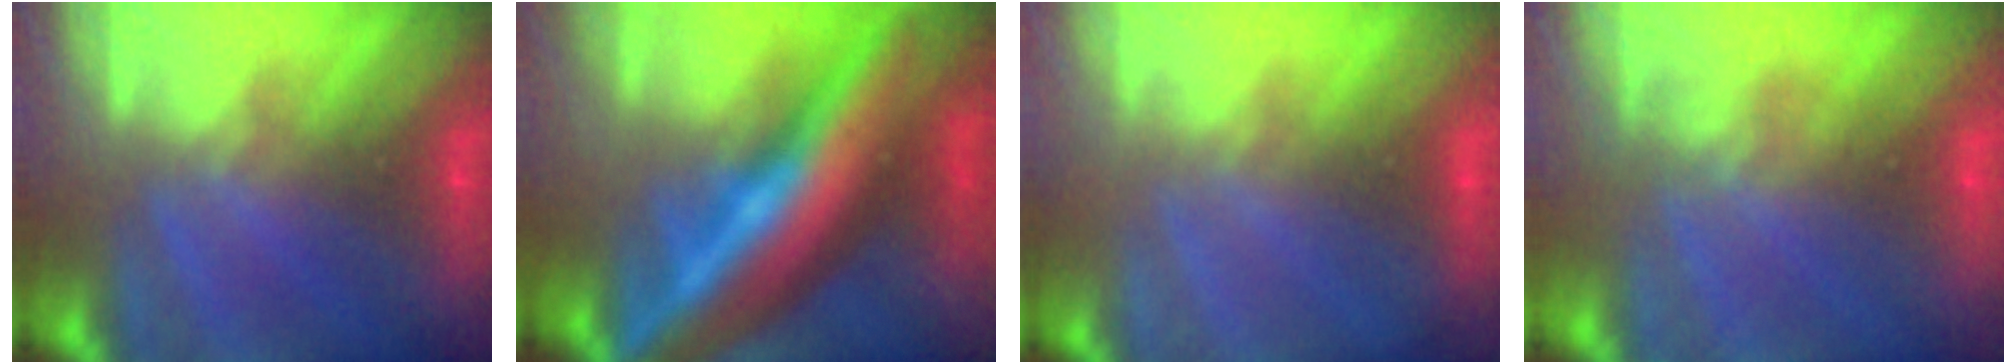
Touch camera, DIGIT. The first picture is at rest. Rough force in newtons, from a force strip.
{"total": 6.8}
{"total": 2.0}
{"total": 1.8}